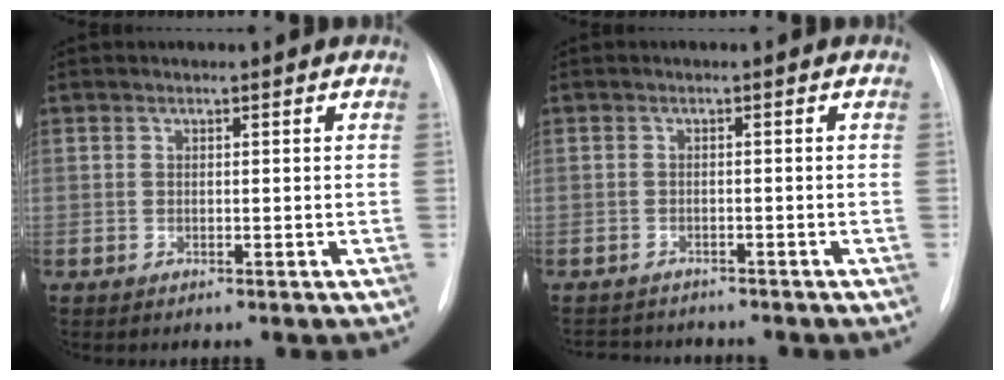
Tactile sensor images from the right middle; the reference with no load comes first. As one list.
[{"total": 5.0, "force": [-4.7, 1.3, 0.9], "torque": [-0.015, -0.007, -0.065]}]